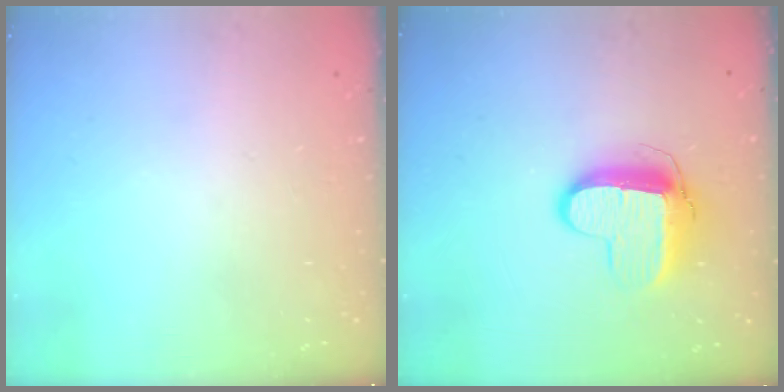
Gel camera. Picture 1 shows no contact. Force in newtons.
{"total": 11.1, "press": 11.1, "slide": 0.8}